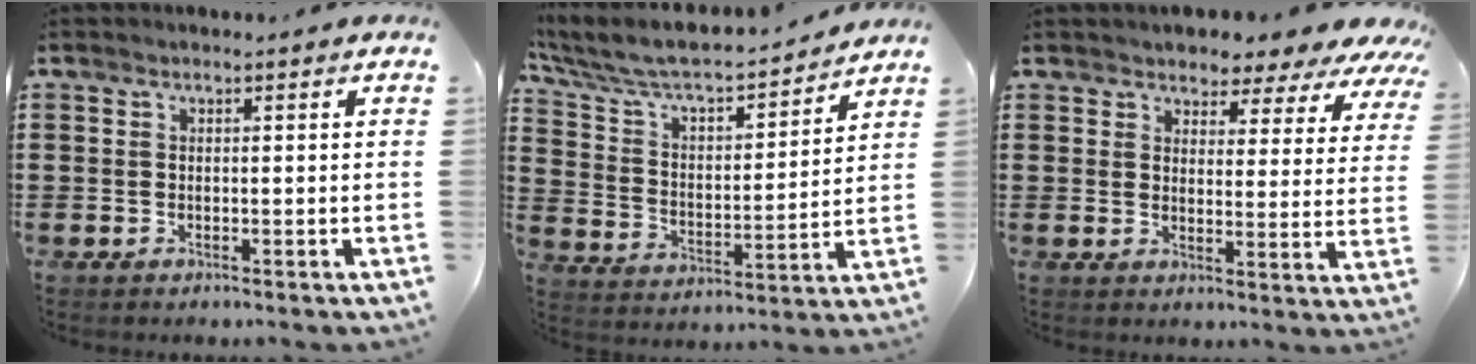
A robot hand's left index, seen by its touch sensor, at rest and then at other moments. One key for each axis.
{"total": 6.3, "fx": 5.6, "fy": 1.3, "fz": 2.6, "tx": -0.077, "ty": -0.043, "tz": 0.090}
{"total": 3.6, "fx": 3.3, "fy": 1.4, "fz": 0.6, "tx": -0.029, "ty": -0.020, "tz": 0.052}